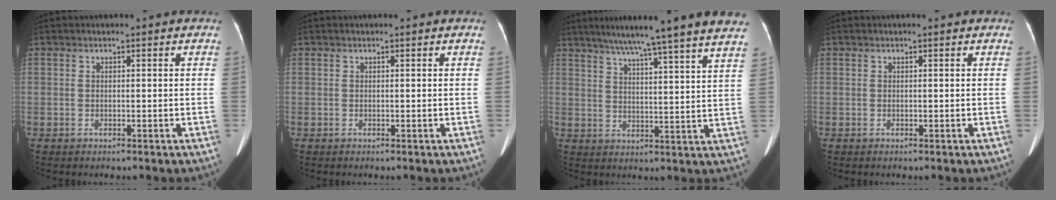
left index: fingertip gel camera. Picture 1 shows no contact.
{"total": 0.0}
{"total": 20.2, "force": [17.3, -1.3, 10.3], "torque": [-0.167, -0.012, 0.221]}
{"total": 0.0}